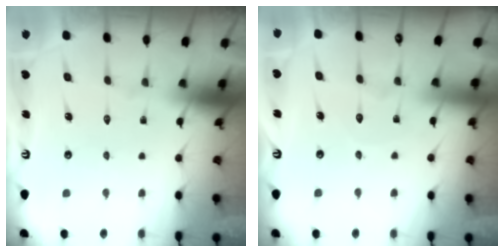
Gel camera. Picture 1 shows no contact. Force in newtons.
{"total": 5.3, "press": 5.3, "slide": 0.5}